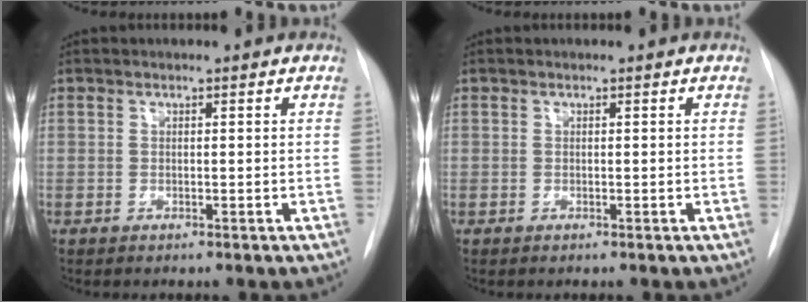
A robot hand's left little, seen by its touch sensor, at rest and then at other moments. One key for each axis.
{"total": 0.0}